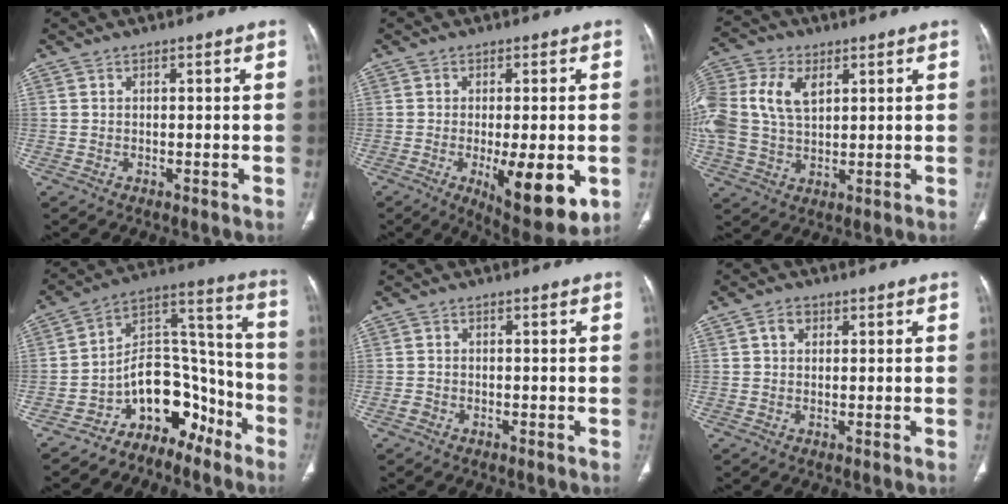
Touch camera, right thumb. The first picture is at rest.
{"total": 13.0, "force": [-3.5, 4.3, 11.7], "torque": [-0.160, -0.024, -0.039]}
{"total": 17.6, "force": [4.8, 11.9, 12.1], "torque": [-0.297, 0.020, 0.091]}
{"total": 13.2, "force": [-8.7, 8.2, 5.7], "torque": [-0.038, 0.130, -0.149]}
{"total": 1.0, "force": [-0.6, 0.8, 0.2], "torque": [-0.005, 0.002, -0.014]}
{"total": 2.3, "force": [0.9, 1.7, 1.2], "torque": [-0.017, 0.006, 0.016]}